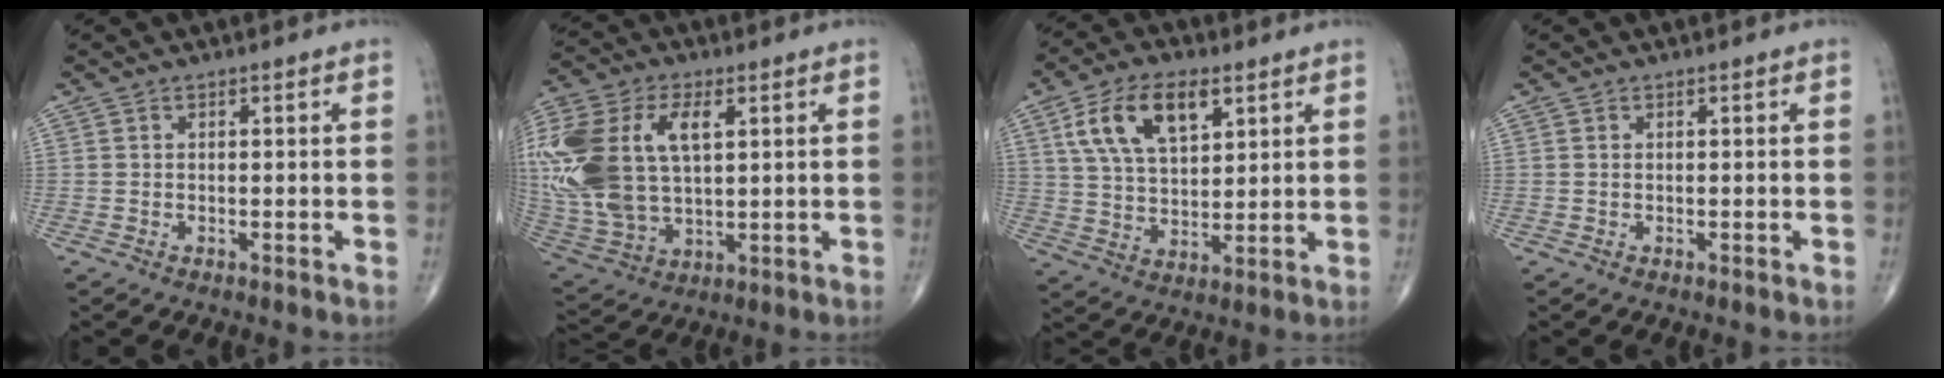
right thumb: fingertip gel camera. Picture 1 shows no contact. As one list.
[{"total": 25.0, "force": [5.3, 14.4, 19.7], "torque": [-0.458, 0.007, 0.105]}, {"total": 13.2, "force": [5.8, 6.9, 9.7], "torque": [-0.165, -0.009, 0.109]}, {"total": 0.0}]